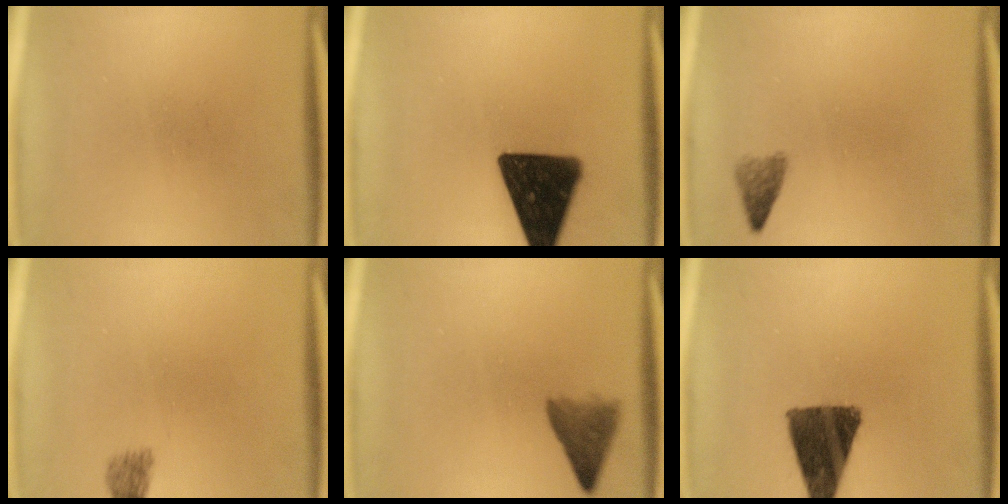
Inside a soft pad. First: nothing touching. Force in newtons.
{"total": 17.4}
{"total": 1.9}
{"total": 2.1}
{"total": 4.2}
{"total": 12.3}